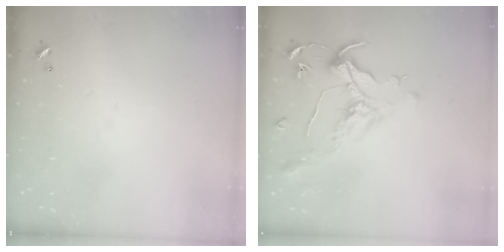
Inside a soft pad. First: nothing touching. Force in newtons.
{"total": 1.6, "press": 1.4, "slide": 0.7}